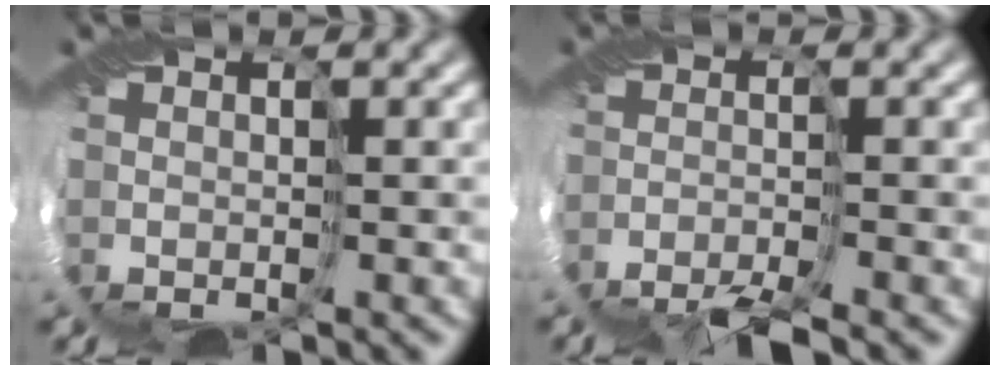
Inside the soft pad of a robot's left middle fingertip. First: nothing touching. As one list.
[{"total": 4.4, "force": [-4.3, 0.1, 1.1], "torque": [-0.008, -0.002, -0.090]}]